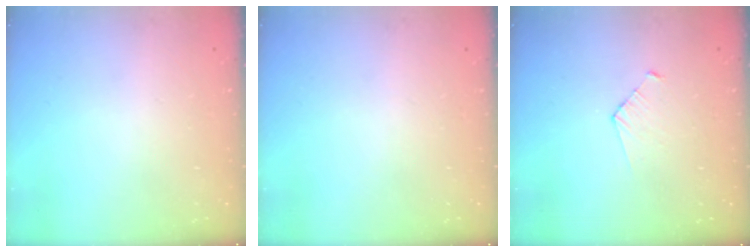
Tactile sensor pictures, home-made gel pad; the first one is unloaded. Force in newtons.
{"total": 0.0}
{"total": 3.0, "press": 3.0, "slide": 0.3}